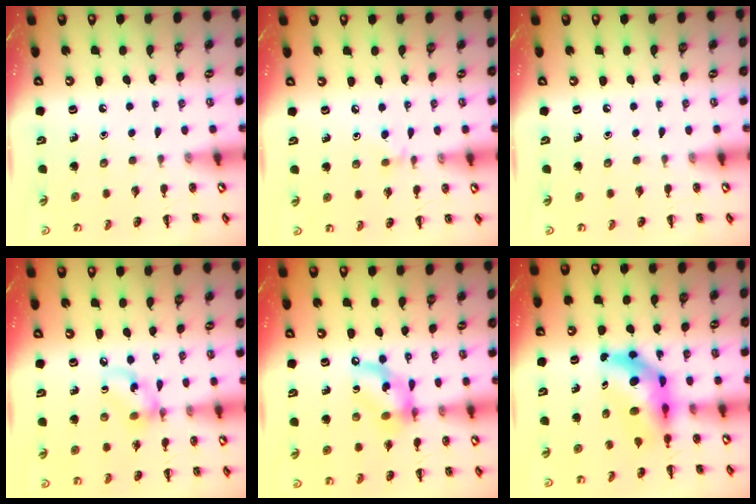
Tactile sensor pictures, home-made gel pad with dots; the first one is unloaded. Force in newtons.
{"total": 3.7, "press": 3.5, "slide": 1.2}
{"total": 0.0}
{"total": 7.4, "press": 7.4, "slide": 0.9}
{"total": 12.3, "press": 12.0, "slide": 2.9}
{"total": 7.0, "press": 6.7, "slide": 2.1}